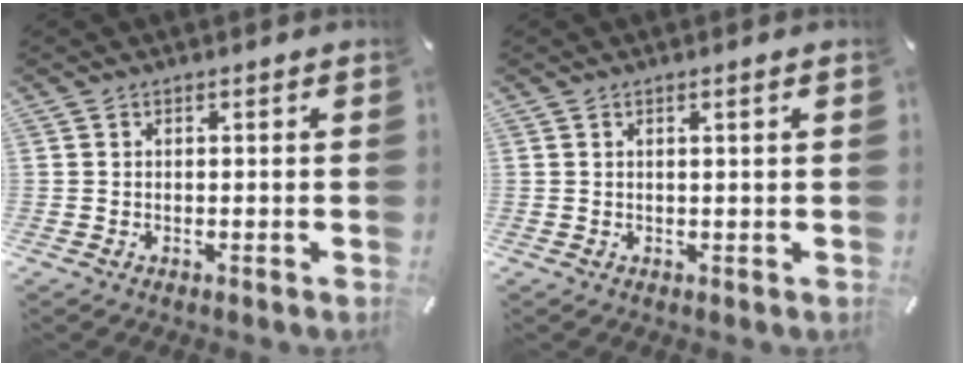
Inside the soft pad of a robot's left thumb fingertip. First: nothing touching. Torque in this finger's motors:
{"motor_torque": [-0.17, -0.40, 0.05, -0.01, -0.02]}